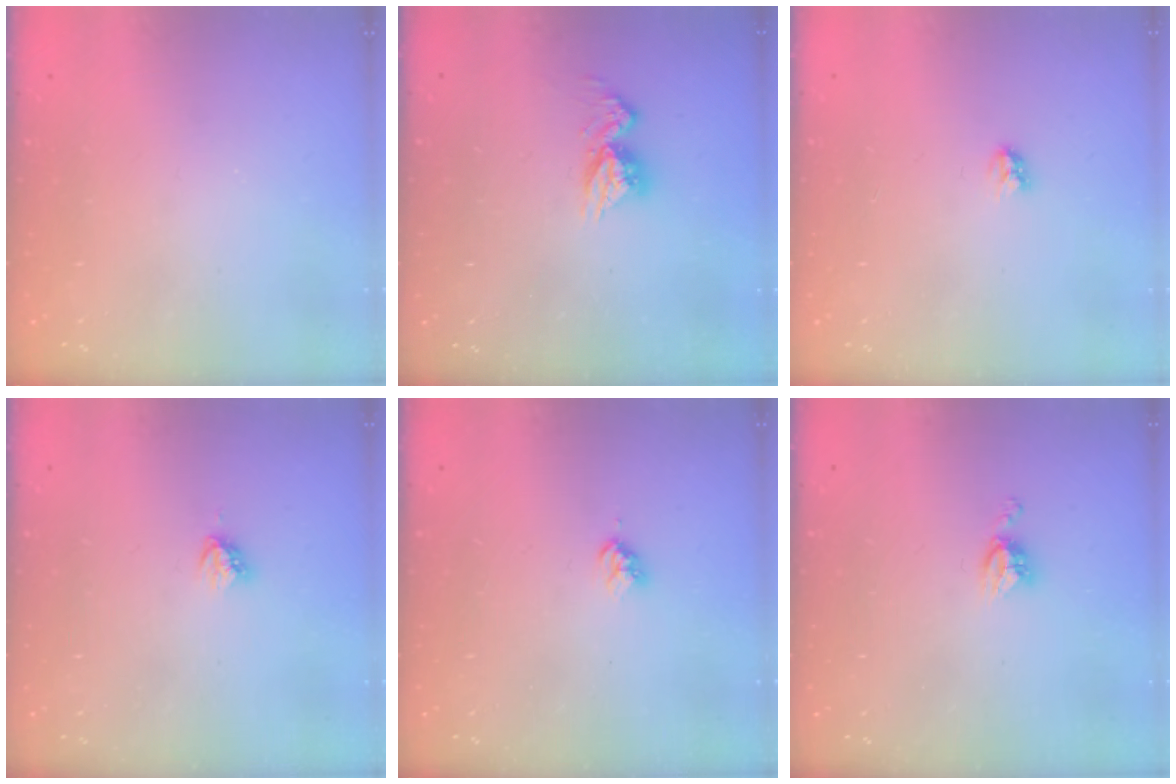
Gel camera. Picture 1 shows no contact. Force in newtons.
{"total": 9.5, "press": 9.5, "slide": 0.9}
{"total": 3.0, "press": 3.0, "slide": 0.3}
{"total": 3.8, "press": 3.8, "slide": 0.3}
{"total": 2.9, "press": 2.9, "slide": 0.4}
{"total": 4.5, "press": 4.5, "slide": 0.3}